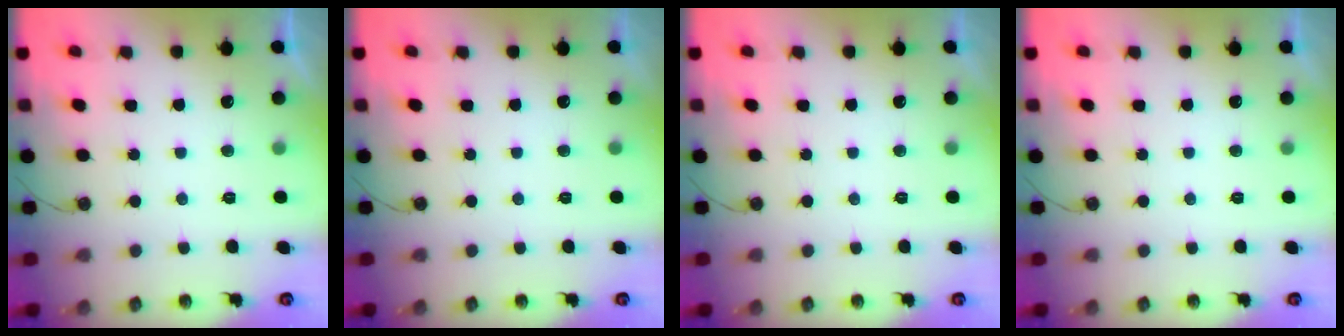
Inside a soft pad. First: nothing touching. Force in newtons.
{"total": 0.0}
{"total": 0.0}
{"total": 0.0}